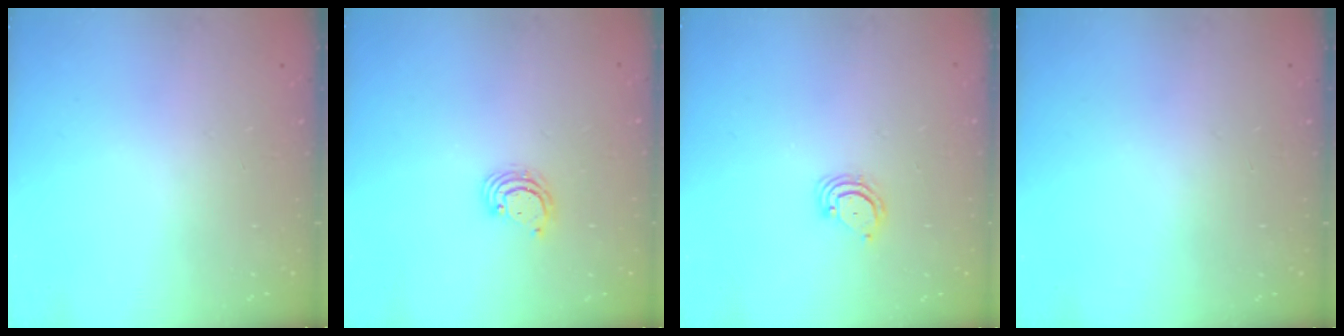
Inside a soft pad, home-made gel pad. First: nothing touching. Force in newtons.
{"total": 3.5, "press": 3.5, "slide": 0.2}
{"total": 3.8, "press": 3.8, "slide": 0.3}
{"total": 0.0}